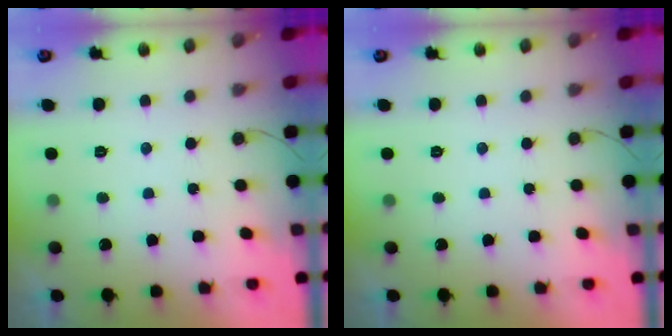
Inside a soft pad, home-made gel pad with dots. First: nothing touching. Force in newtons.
{"total": 0.0}